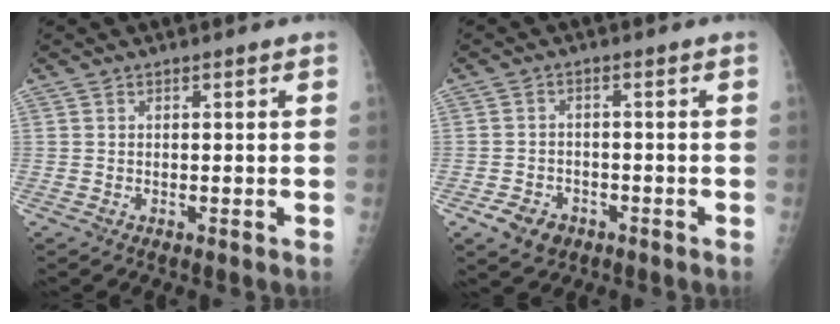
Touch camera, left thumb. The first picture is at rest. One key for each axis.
{"total": 5.0, "fx": -2.6, "fy": 3.8, "fz": 1.9, "tx": -0.026, "ty": 0.012, "tz": -0.036}